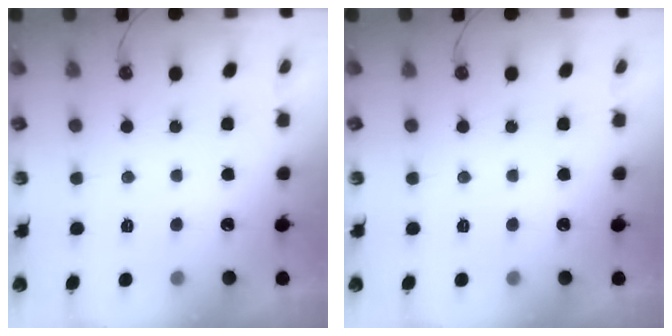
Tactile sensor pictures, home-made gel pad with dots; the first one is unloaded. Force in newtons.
{"total": 0.0}